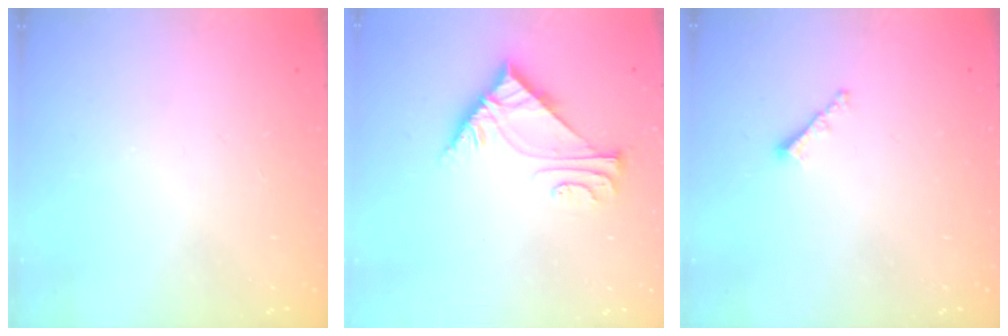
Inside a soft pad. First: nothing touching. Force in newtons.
{"total": 6.4, "press": 6.4, "slide": 0.1}
{"total": 1.8, "press": 1.7, "slide": 0.5}